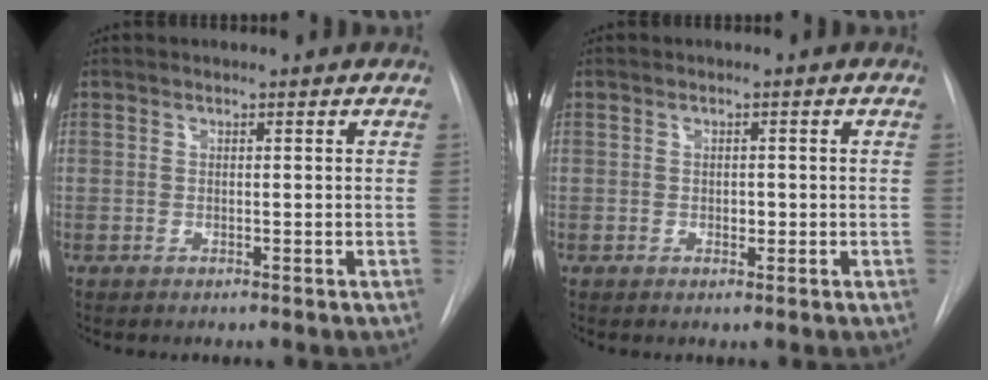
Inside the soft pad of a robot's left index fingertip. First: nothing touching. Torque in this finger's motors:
{"motor_torque": [0.09, -0.02, 0.00, 0.01]}